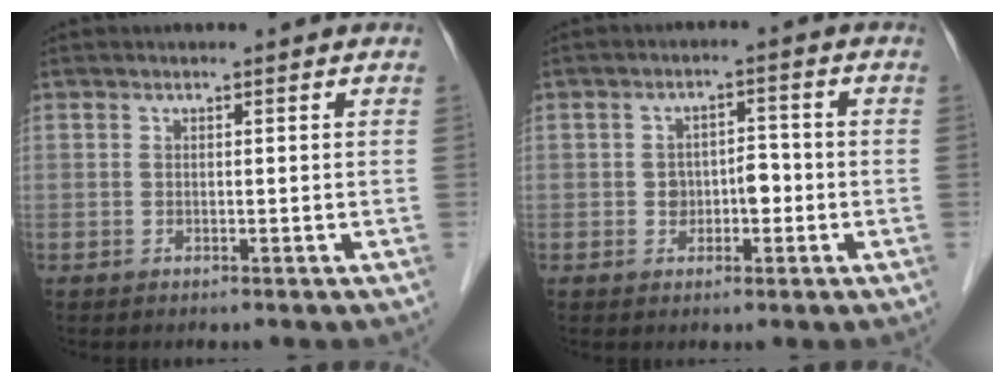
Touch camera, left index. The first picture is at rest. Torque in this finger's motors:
{"motor_torque": [0.14, 0.04, 0.07, 0.04]}